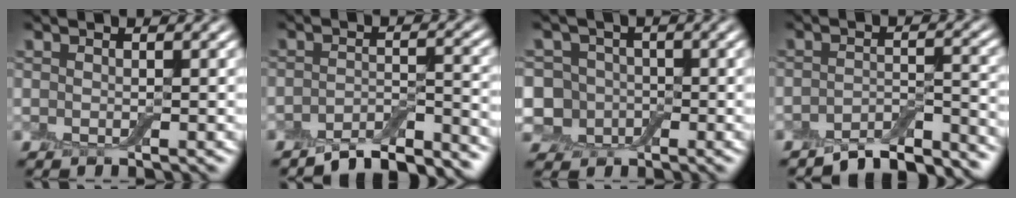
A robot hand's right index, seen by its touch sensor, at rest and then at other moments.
{"total": 6.5, "force": [-5.7, 1.3, 2.8], "torque": [-0.040, -0.002, -0.087]}
{"total": 4.9, "force": [-0.7, 4.5, 1.8], "torque": [-0.017, 0.011, -0.048]}
{"total": 5.9, "force": [-5.4, 1.2, 2.3], "torque": [-0.034, -0.002, -0.081]}